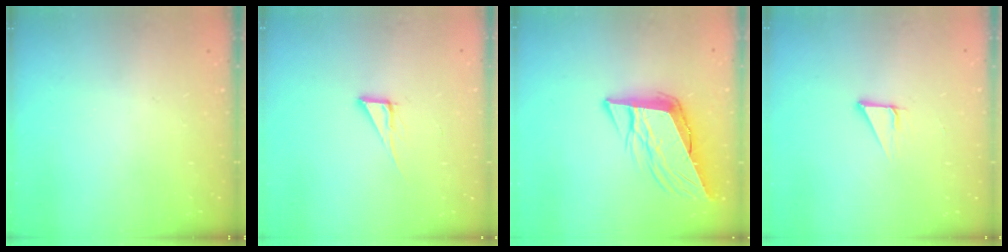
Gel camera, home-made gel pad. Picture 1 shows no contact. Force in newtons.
{"total": 6.1, "press": 6.1, "slide": 0.4}
{"total": 11.8, "press": 11.2, "slide": 3.6}
{"total": 2.8, "press": 2.8, "slide": 0.2}